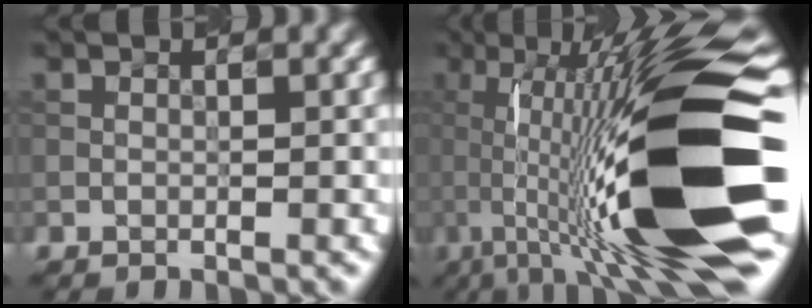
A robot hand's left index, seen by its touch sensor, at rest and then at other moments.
{"total": 17.3, "force": [-1.1, 3.9, 16.8], "torque": [-0.259, 0.028, -0.021]}